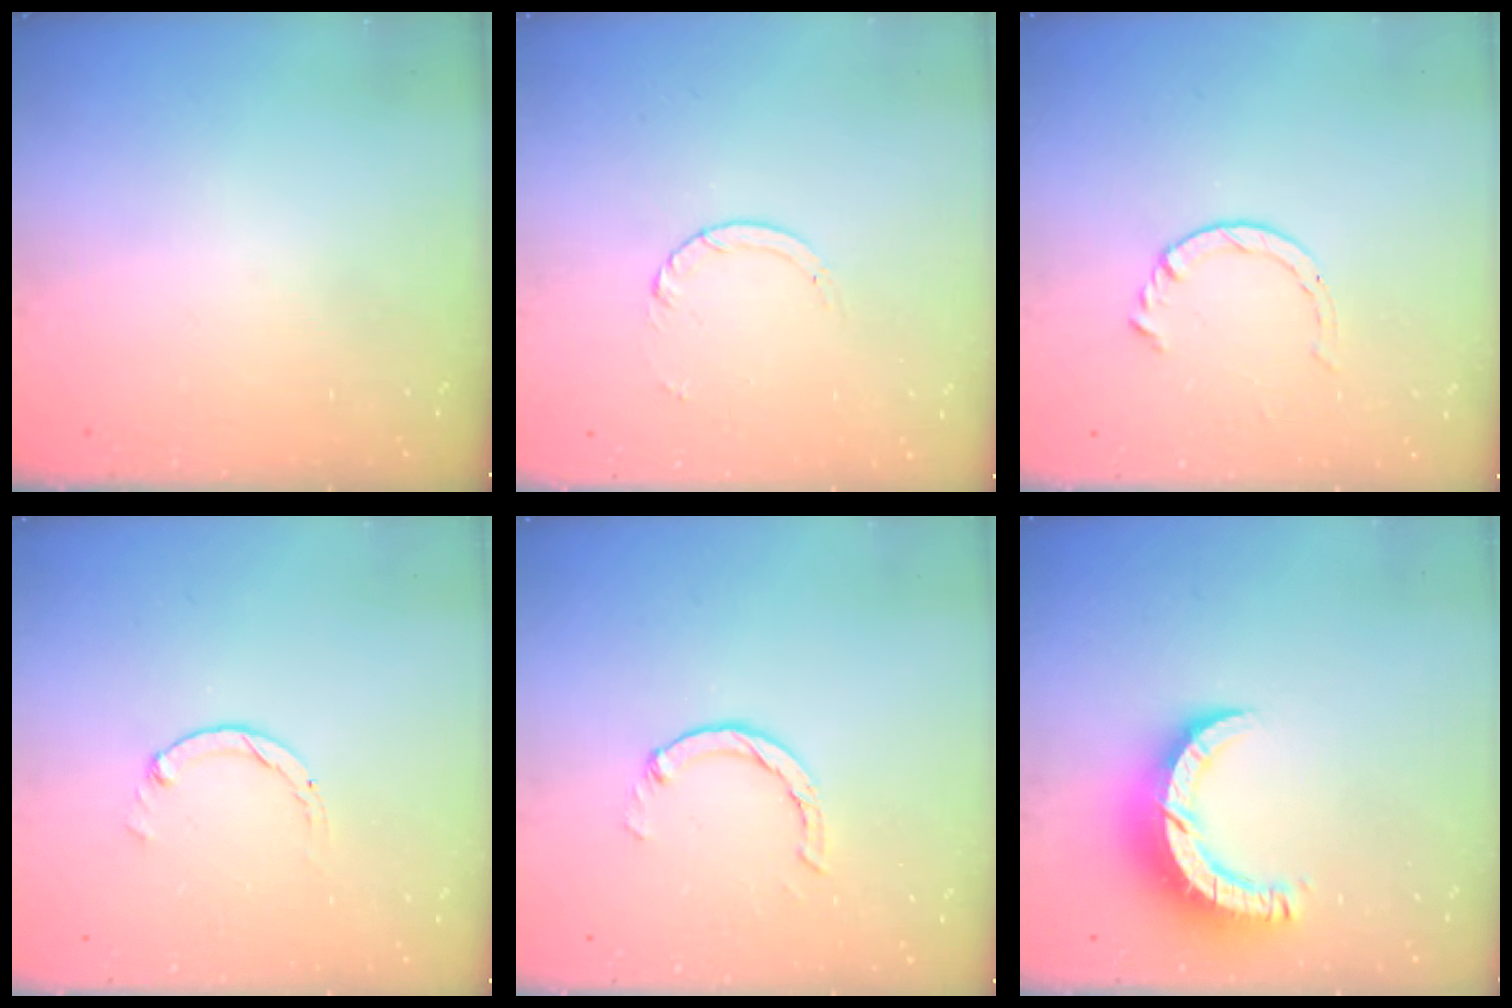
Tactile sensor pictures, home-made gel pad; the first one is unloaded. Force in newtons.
{"total": 2.5, "press": 2.4, "slide": 0.2}
{"total": 3.4, "press": 3.4, "slide": 0.5}
{"total": 0.0}
{"total": 2.9, "press": 2.9, "slide": 0.4}
{"total": 9.3, "press": 9.2, "slide": 0.9}